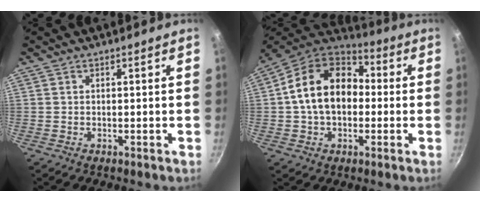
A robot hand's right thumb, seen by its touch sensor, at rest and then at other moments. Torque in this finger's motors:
{"motor_torque": [-0.65, 1.43, 1.53, 0.24, 0.46]}